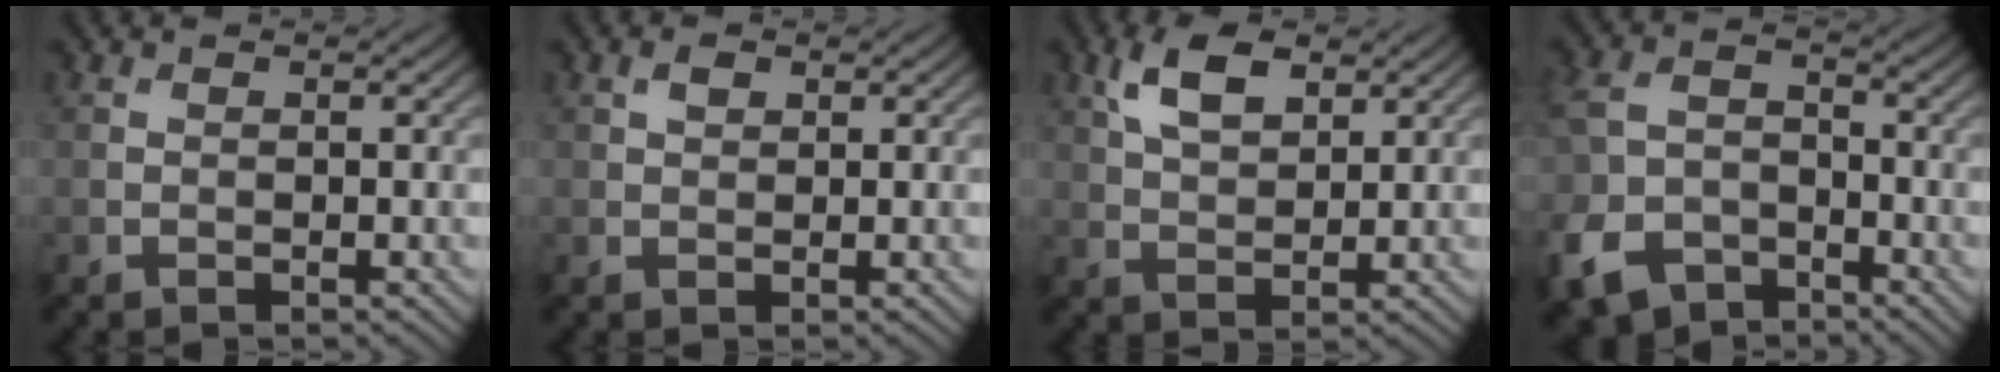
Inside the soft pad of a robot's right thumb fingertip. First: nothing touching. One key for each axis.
{"total": 1.3, "fx": 0.7, "fy": 0.8, "fz": 0.7, "tx": -0.014, "ty": 0.002, "tz": 0.012}
{"total": 5.9, "fx": 3.1, "fy": 2.9, "fz": 4.1, "tx": -0.090, "ty": 0.004, "tz": 0.060}
{"total": 9.0, "fx": -5.6, "fy": 5.8, "fz": 4.1, "tx": -0.116, "ty": -0.026, "tz": -0.118}